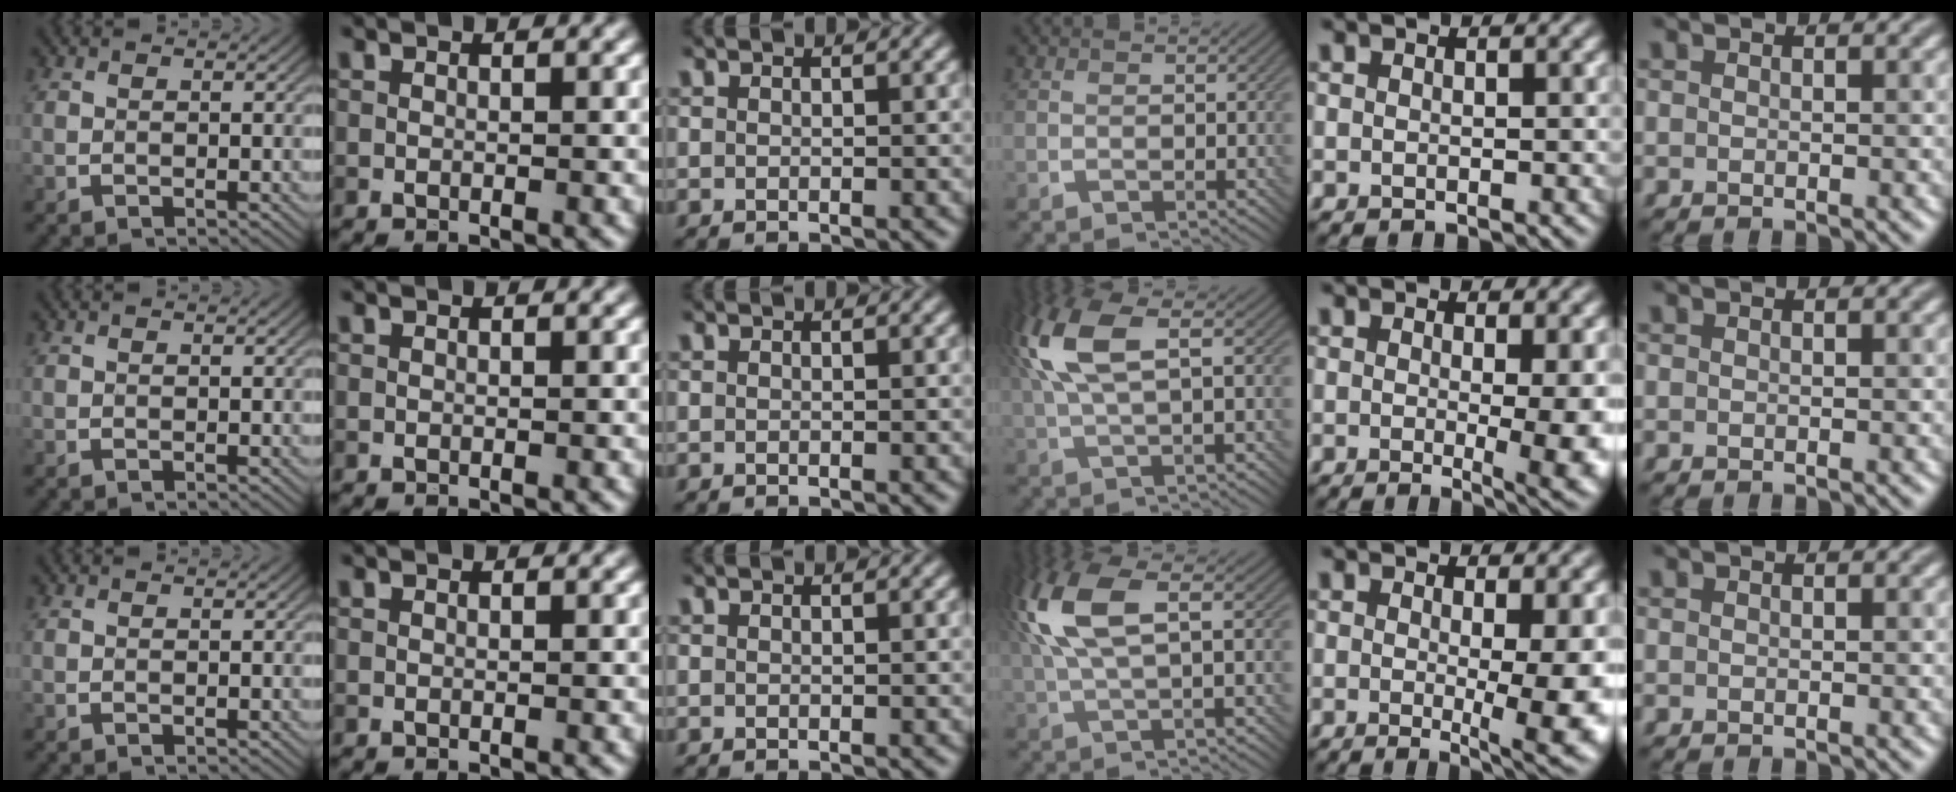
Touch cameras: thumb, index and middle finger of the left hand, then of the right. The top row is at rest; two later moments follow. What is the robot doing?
{"motion": "insert", "object": "bottle cap"}